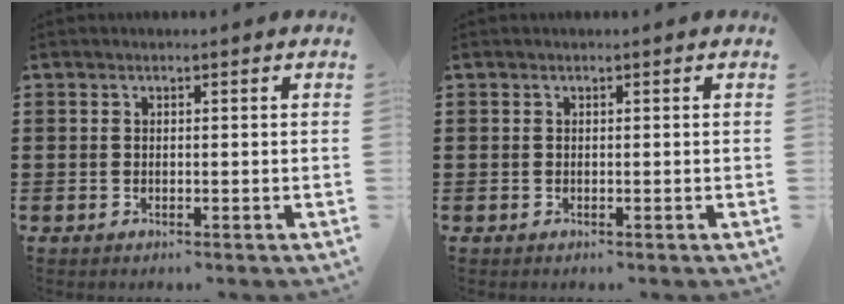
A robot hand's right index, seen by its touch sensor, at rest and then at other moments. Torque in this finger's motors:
{"motor_torque": [0.09, 0.62, 0.00, 0.00]}